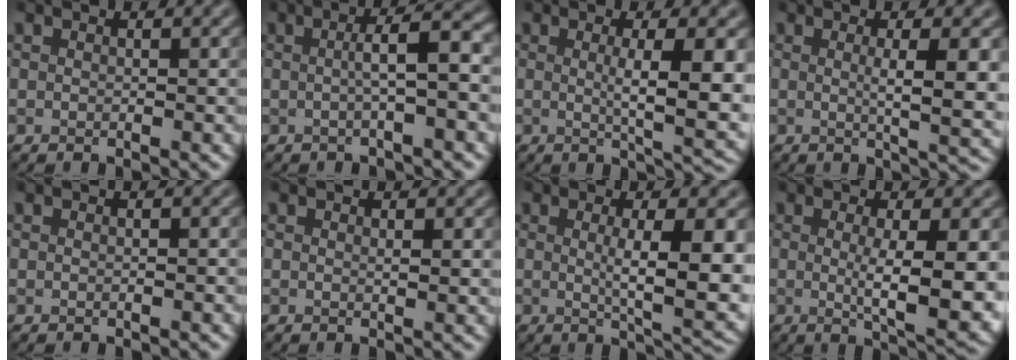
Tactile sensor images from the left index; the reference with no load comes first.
{"total": 4.0, "force": [0.0, 0.7, 3.9], "torque": [-0.060, 0.014, -0.003]}
{"total": 6.8, "force": [0.2, 1.5, 6.7], "torque": [-0.092, -0.008, 0.008]}
{"total": 4.9, "force": [0.3, 1.0, 4.8], "torque": [-0.070, -0.006, 0.006]}
{"total": 0.0}
{"total": 0.8, "force": [0.3, 0.1, 0.7], "torque": [-0.008, -0.003, 0.005]}
{"total": 7.6, "force": [0.3, 1.8, 7.4], "torque": [-0.100, -0.010, 0.010]}
{"total": 7.6, "force": [-0.2, 1.7, 7.4], "torque": [-0.105, -0.013, 0.003]}